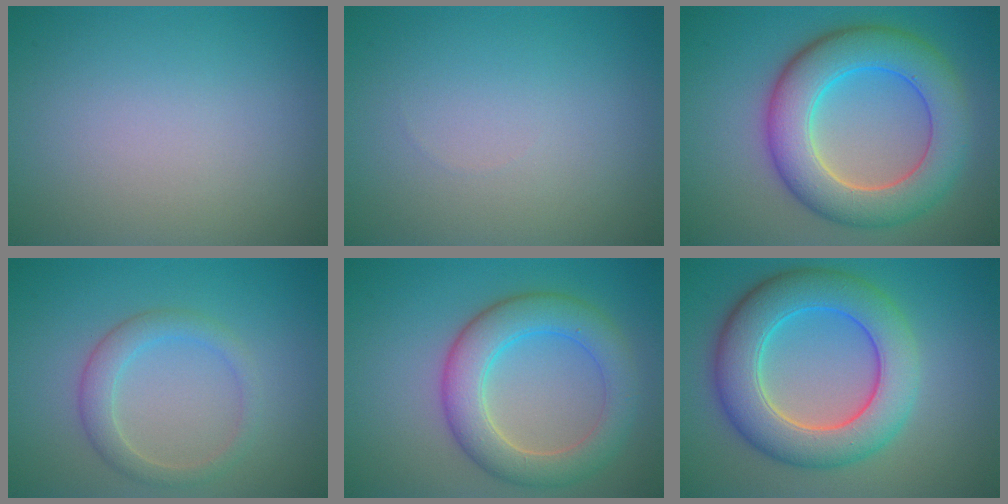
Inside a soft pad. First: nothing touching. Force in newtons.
{"total": 0.0}
{"total": 8.7, "press": 8.7, "slide": 0.3}
{"total": 2.7, "press": 2.7, "slide": 0.1}
{"total": 6.0, "press": 6.0, "slide": 0.1}
{"total": 8.5, "press": 8.4, "slide": 0.4}